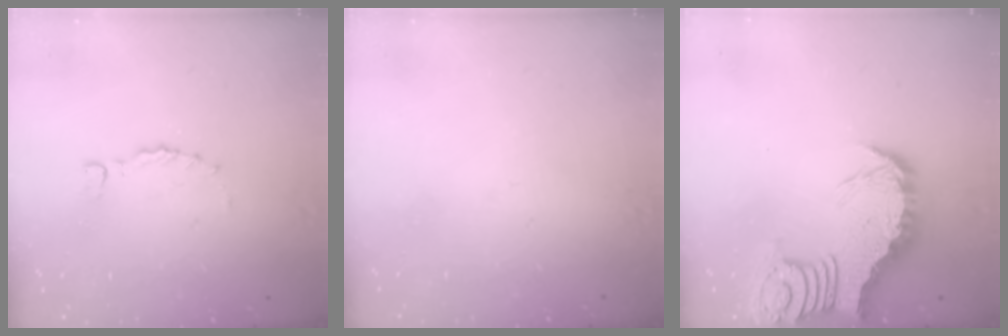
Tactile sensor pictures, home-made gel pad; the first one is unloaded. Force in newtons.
{"total": 0.0}
{"total": 8.3, "press": 8.2, "slide": 1.3}